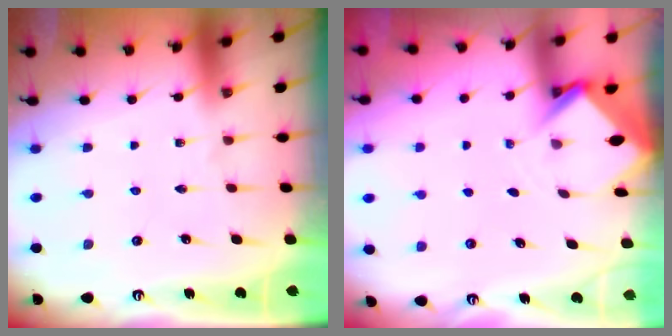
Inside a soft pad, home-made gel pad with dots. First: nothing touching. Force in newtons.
{"total": 2.9, "press": 2.9, "slide": 0.2}